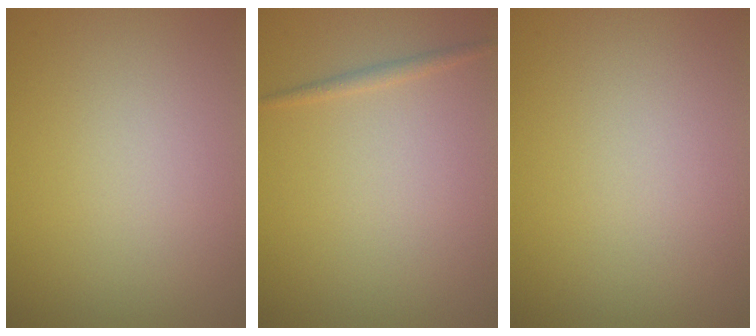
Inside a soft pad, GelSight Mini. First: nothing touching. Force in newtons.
{"total": 0.8, "press": 0.8, "slide": 0.1}
{"total": 0.0}